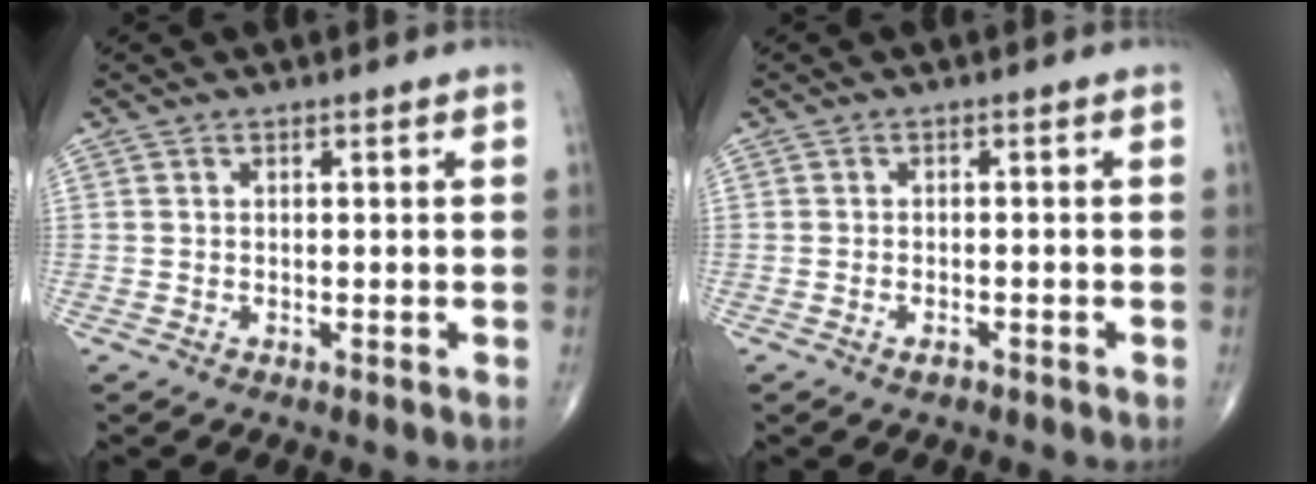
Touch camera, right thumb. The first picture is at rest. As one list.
[{"total": 1.4, "force": [-1.0, 0.6, 0.8], "torque": [-0.015, 0.004, -0.017]}]